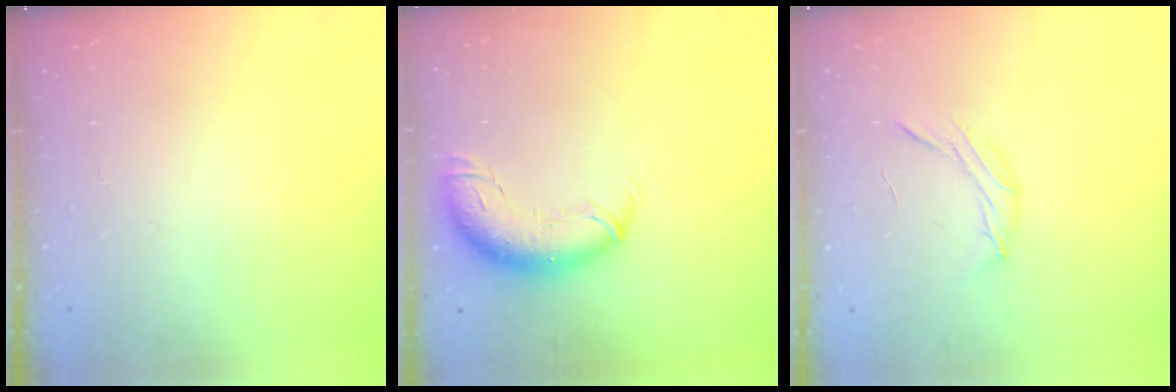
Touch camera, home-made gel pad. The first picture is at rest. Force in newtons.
{"total": 12.1, "press": 11.7, "slide": 3.1}
{"total": 7.0, "press": 6.9, "slide": 1.4}